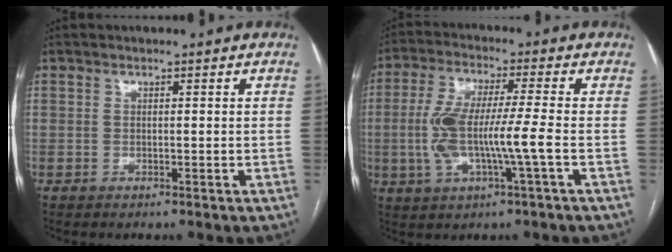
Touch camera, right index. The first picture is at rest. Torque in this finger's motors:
{"motor_torque": [0.51, -0.12, 0.33, 0.21]}